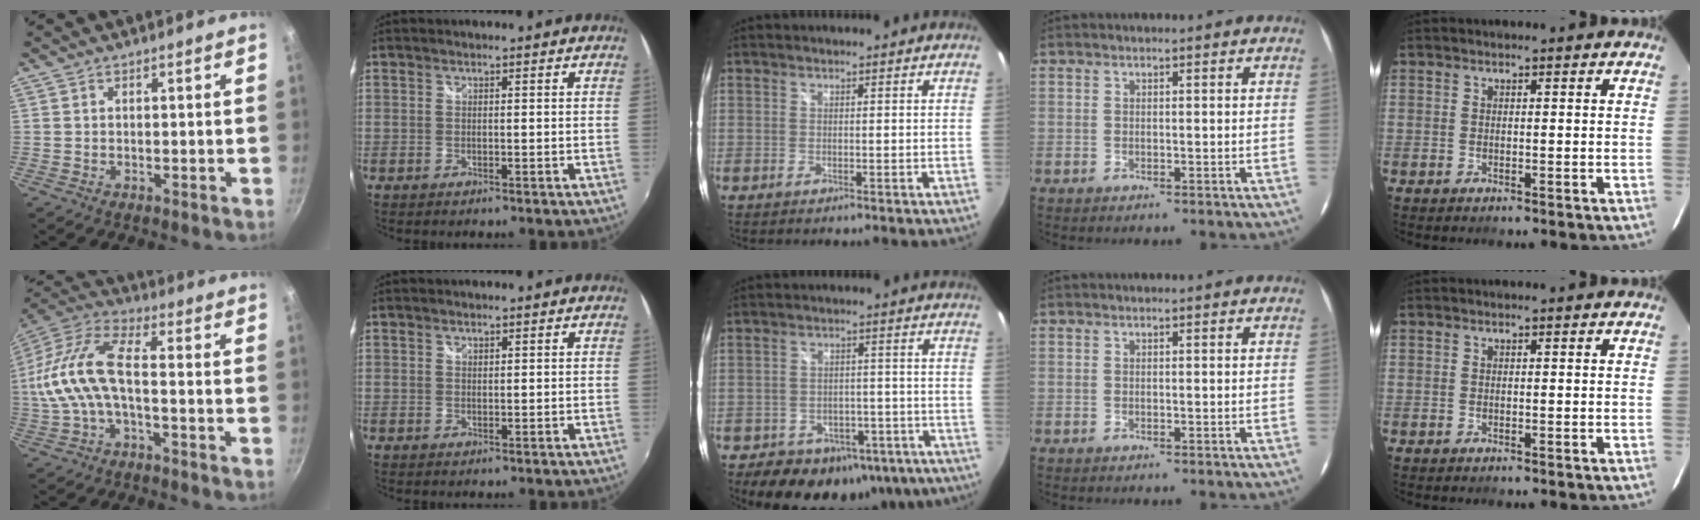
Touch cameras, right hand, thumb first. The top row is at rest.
{"thumb": {"total": 13.7, "force": [-2.1, 5.9, 12.2], "torque": [-0.260, 0.034, -0.054]}, "index": {"total": 0.6, "force": [0.4, 0.4, 0.2], "torque": [-0.002, 0.001, 0.007]}, "middle": {"total": 17.8, "force": [-11.5, 11.3, 7.5], "torque": [-0.147, 0.018, -0.122]}}